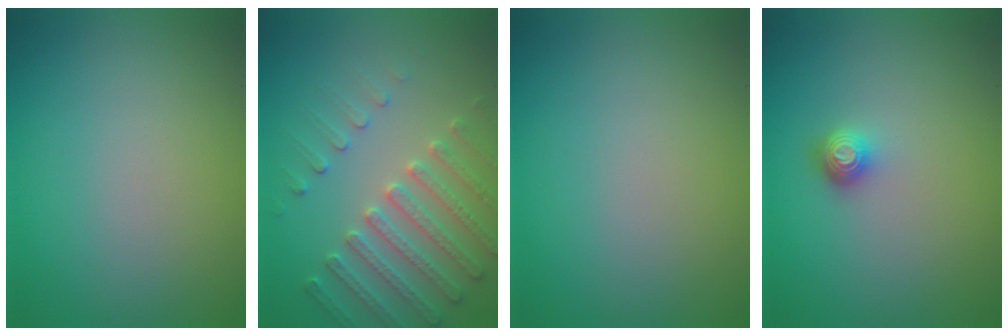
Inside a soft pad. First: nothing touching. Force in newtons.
{"total": 4.0, "press": 3.9, "slide": 0.2}
{"total": 0.0}
{"total": 1.8, "press": 1.3, "slide": 1.2}